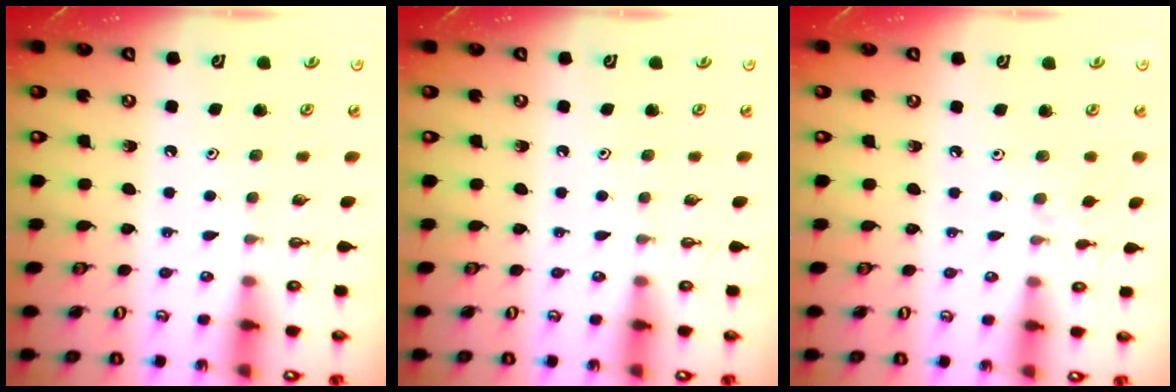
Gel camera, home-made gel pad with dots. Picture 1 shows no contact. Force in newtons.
{"total": 0.0}
{"total": 1.1, "press": 1.0, "slide": 0.4}